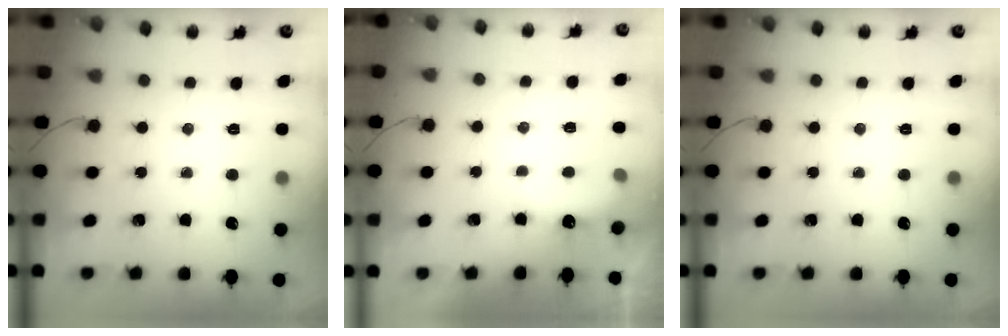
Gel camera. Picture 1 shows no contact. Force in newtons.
{"total": 4.6, "press": 4.5, "slide": 1.0}
{"total": 0.0}